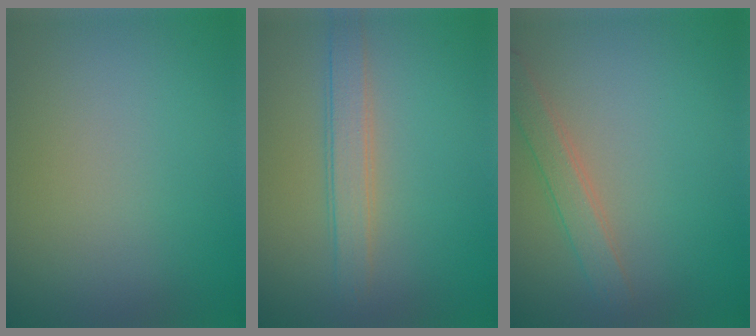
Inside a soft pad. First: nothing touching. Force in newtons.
{"total": 2.6, "press": 2.6, "slide": 0.0}
{"total": 2.4, "press": 2.4, "slide": 0.1}